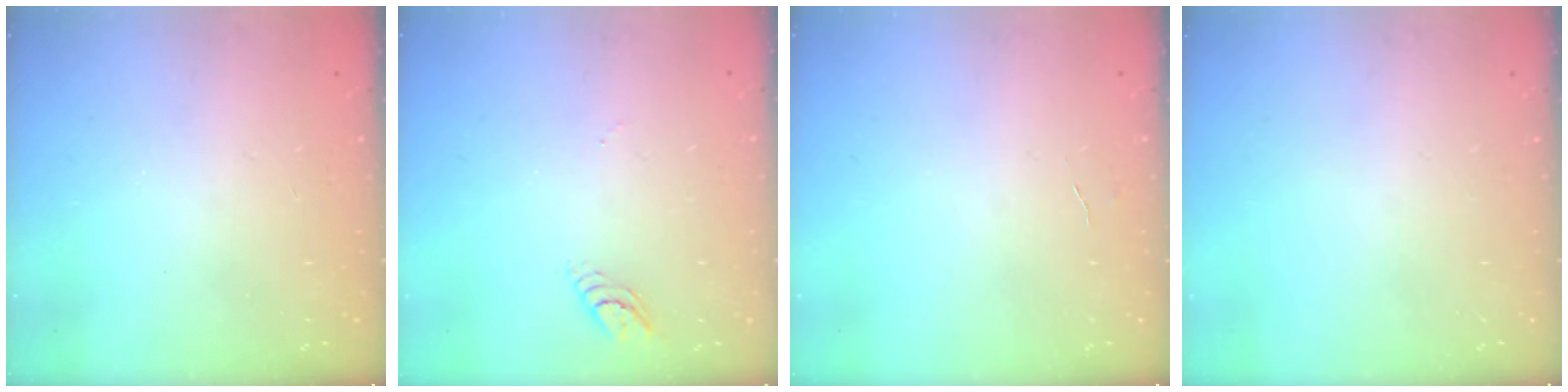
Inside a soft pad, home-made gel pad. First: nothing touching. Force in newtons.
{"total": 3.5, "press": 3.5, "slide": 0.6}
{"total": 3.7, "press": 3.7, "slide": 0.4}
{"total": 0.0}